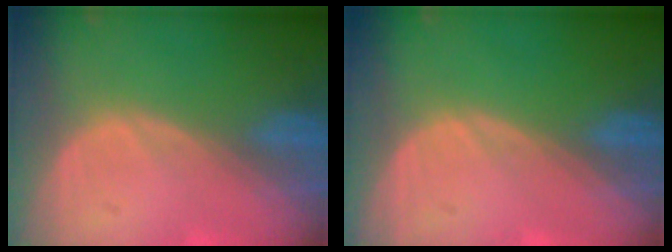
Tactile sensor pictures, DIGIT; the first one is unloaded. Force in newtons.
{"total": 0.0}